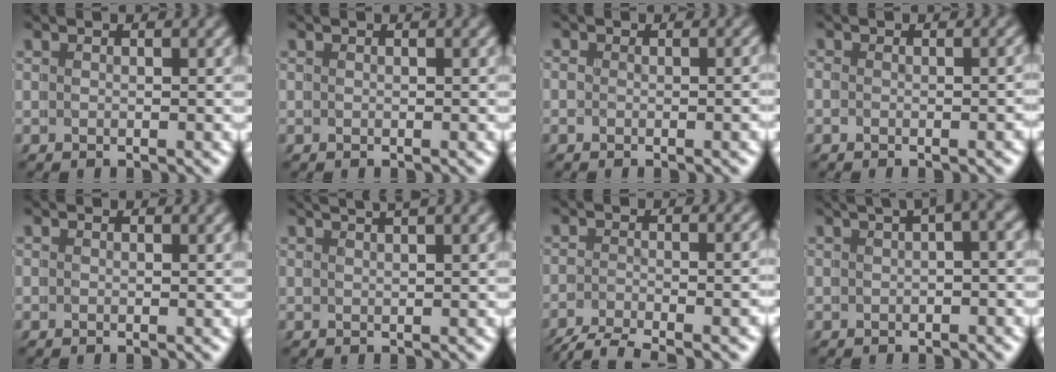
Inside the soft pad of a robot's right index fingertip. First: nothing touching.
{"total": 0.0}
{"total": 0.8, "force": [-0.3, -0.2, 0.7], "torque": [-0.002, 0.006, -0.012]}
{"total": 1.3, "force": [-0.7, 0.3, 1.0], "torque": [-0.011, 0.005, -0.016]}
{"total": 0.0}
{"total": 3.1, "force": [2.4, 0.4, 1.9], "torque": [-0.014, 0.012, 0.034]}
{"total": 7.5, "force": [-6.8, 1.8, 2.7], "torque": [-0.033, -0.015, -0.099]}
{"total": 5.1, "force": [1.7, 2.1, 4.3], "torque": [-0.032, 0.039, 0.013]}